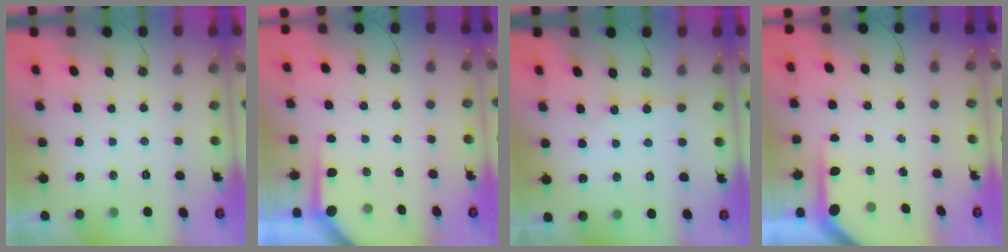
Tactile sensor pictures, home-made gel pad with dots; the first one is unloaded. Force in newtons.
{"total": 3.8, "press": 3.7, "slide": 0.4}
{"total": 3.7, "press": 3.7, "slide": 0.6}
{"total": 3.8, "press": 3.8, "slide": 0.4}